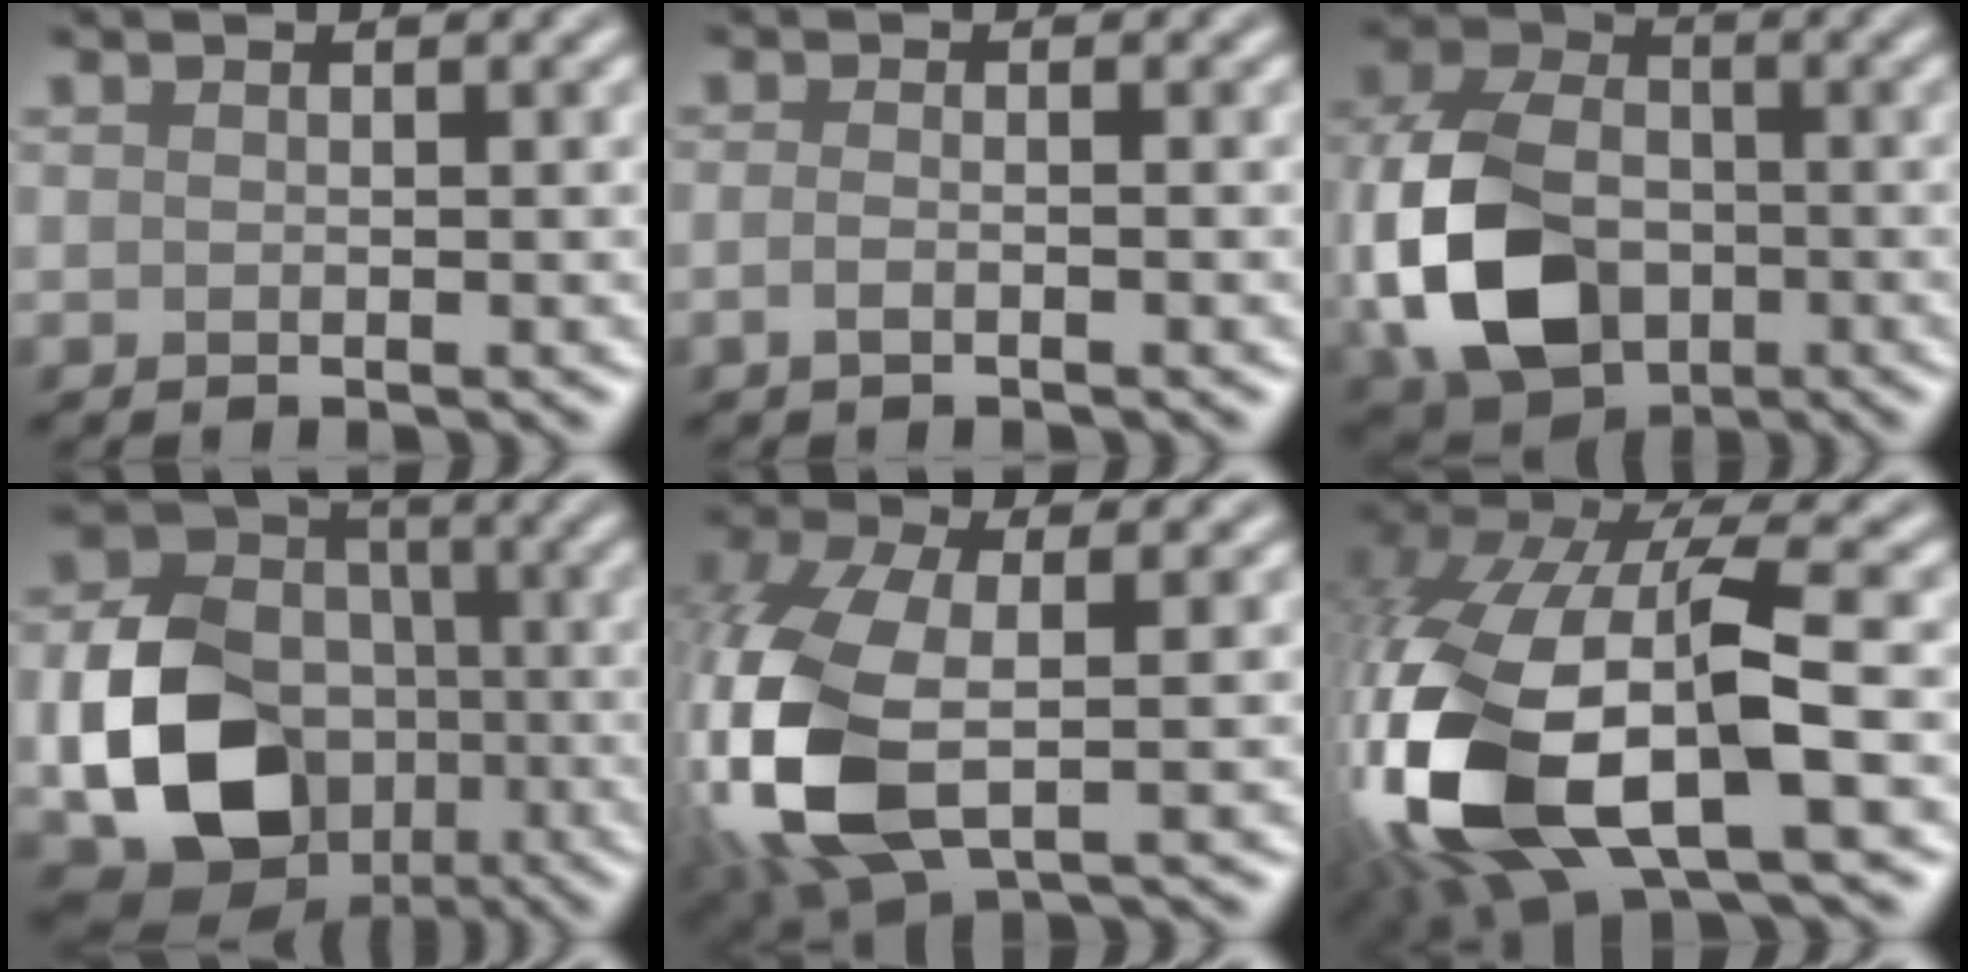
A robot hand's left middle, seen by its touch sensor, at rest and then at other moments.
{"total": 1.1, "force": [-0.6, 0.2, 0.9], "torque": [-0.020, 0.002, -0.012]}
{"total": 12.4, "force": [-2.6, 8.9, 8.1], "torque": [-0.212, -0.016, -0.061]}
{"total": 11.4, "force": [-3.1, 8.7, 6.6], "torque": [-0.136, -0.021, -0.053]}
{"total": 10.4, "force": [-1.7, 5.4, 8.7], "torque": [-0.239, -0.016, -0.035]}
{"total": 15.1, "force": [-4.1, 6.6, 13.0], "torque": [-0.304, -0.027, -0.070]}